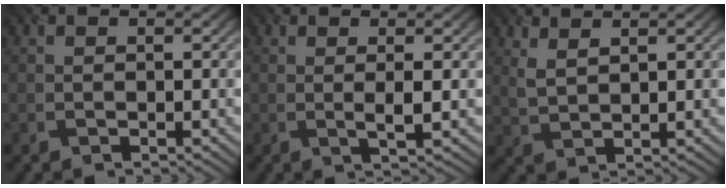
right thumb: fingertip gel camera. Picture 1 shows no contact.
{"total": 1.9, "force": [0.2, 0.0, 1.9], "torque": [-0.037, 0.003, 0.001]}
{"total": 2.6, "force": [2.1, 0.6, 1.3], "torque": [-0.040, -0.001, 0.050]}